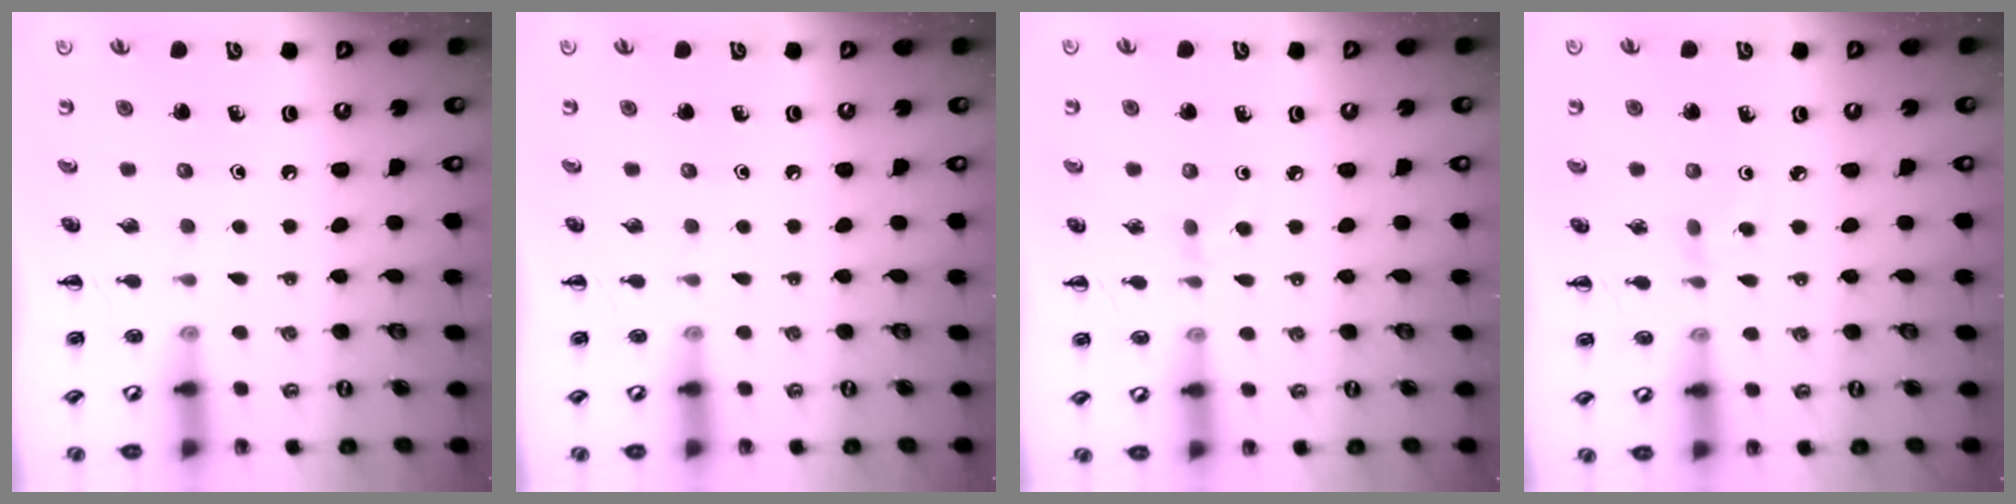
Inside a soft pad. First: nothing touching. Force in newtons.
{"total": 0.0}
{"total": 4.0, "press": 3.7, "slide": 1.4}
{"total": 2.6, "press": 2.4, "slide": 1.1}